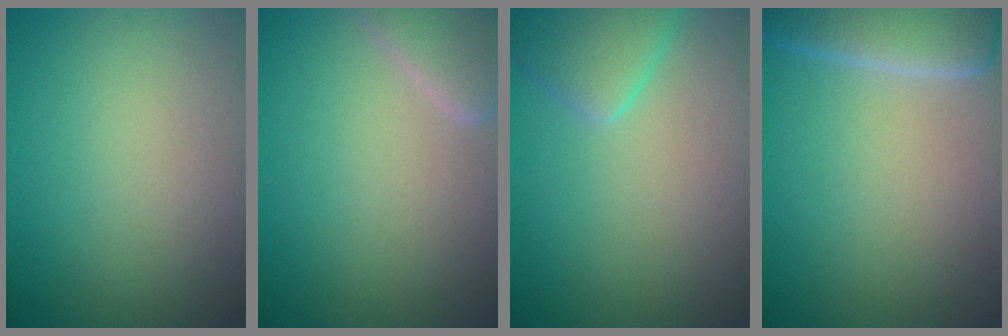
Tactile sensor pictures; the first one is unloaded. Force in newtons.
{"total": 3.2, "press": 3.2, "slide": 0.4}
{"total": 3.3, "press": 3.3, "slide": 0.3}
{"total": 6.3, "press": 6.2, "slide": 0.9}